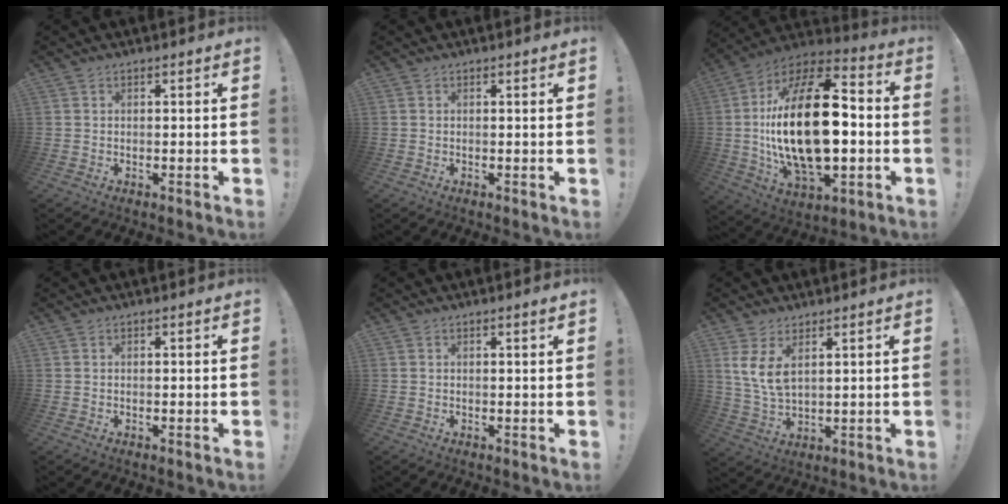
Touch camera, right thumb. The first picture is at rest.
{"total": 0.7, "force": [0.3, -0.2, 0.6], "torque": [-0.010, 0.000, 0.004]}
{"total": 29.7, "force": [-1.0, 15.1, 25.5], "torque": [-0.470, 0.005, -0.019]}
{"total": 0.0}
{"total": 1.2, "force": [0.6, -0.2, 1.0], "torque": [-0.011, -0.004, 0.007]}
{"total": 7.4, "force": [3.9, 3.4, 5.4], "torque": [-0.099, -0.019, 0.071]}